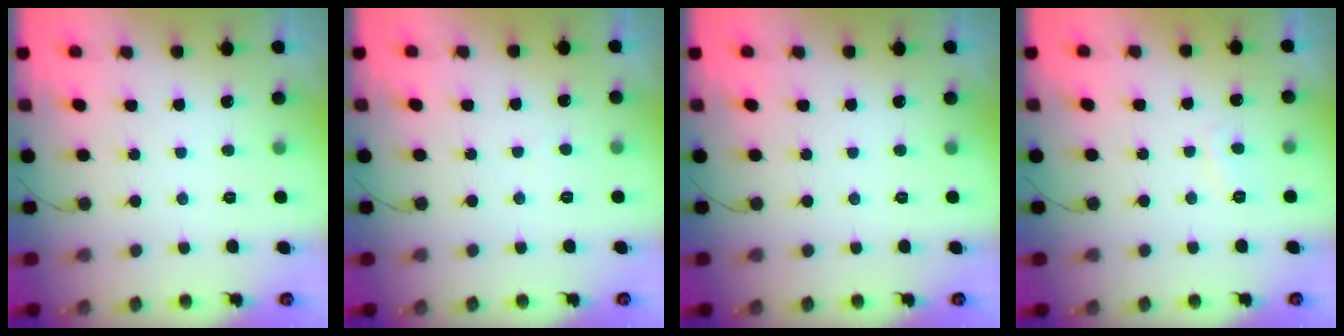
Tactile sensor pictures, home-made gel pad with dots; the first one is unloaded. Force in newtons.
{"total": 2.6, "press": 2.6, "slide": 0.3}
{"total": 0.0}
{"total": 2.2, "press": 2.1, "slide": 0.8}